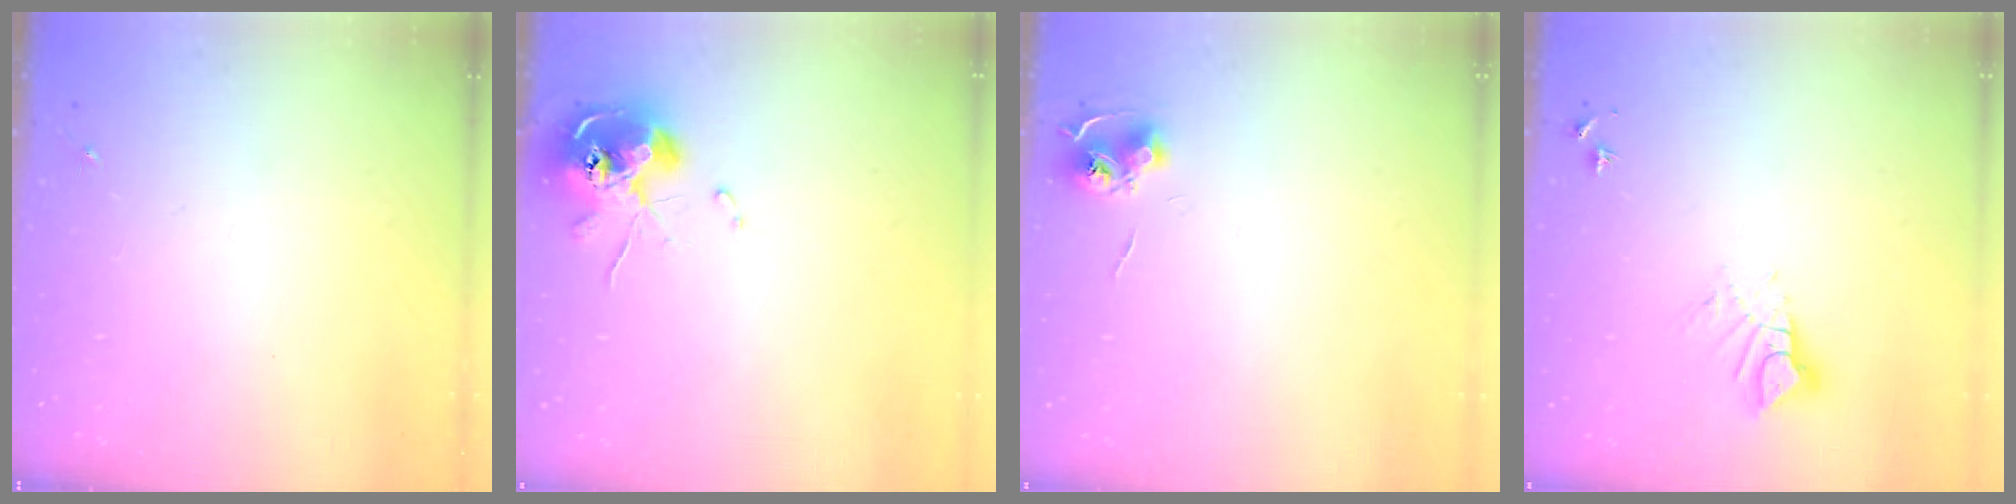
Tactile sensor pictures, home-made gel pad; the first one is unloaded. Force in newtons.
{"total": 10.0, "press": 9.9, "slide": 1.1}
{"total": 6.8, "press": 6.8, "slide": 0.7}
{"total": 7.7, "press": 7.7, "slide": 0.7}